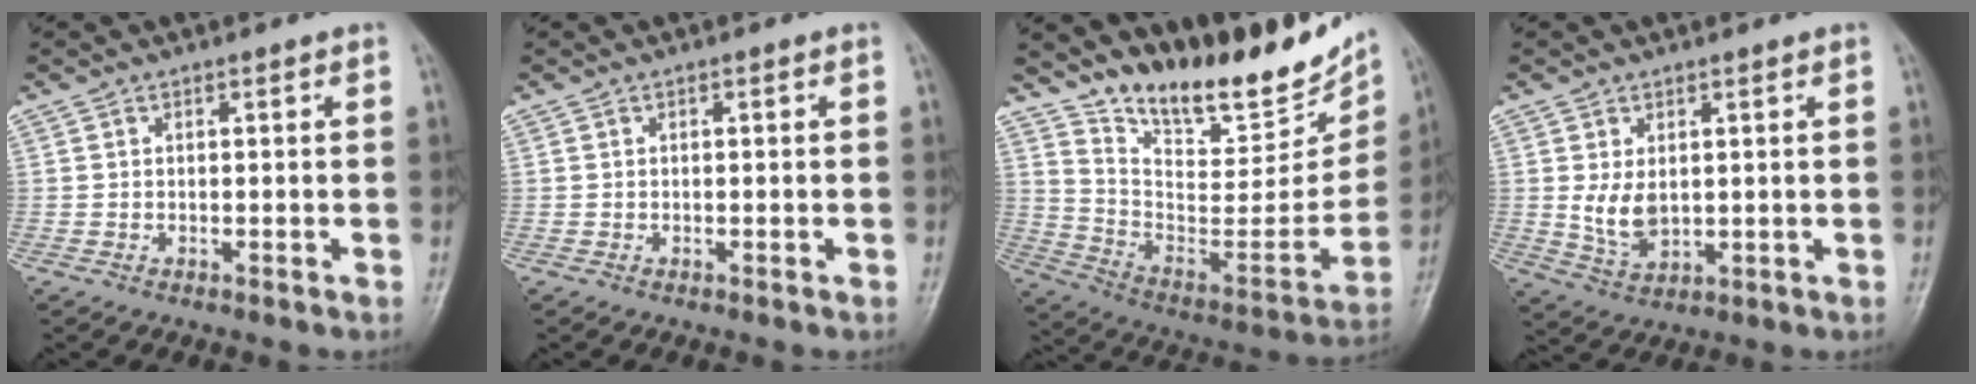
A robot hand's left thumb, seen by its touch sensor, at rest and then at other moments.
{"total": 0.0}
{"total": 23.2, "force": [18.7, 7.9, 11.2], "torque": [-0.132, -0.109, 0.300]}
{"total": 5.6, "force": [1.1, 3.5, 4.1], "torque": [-0.065, -0.017, 0.033]}